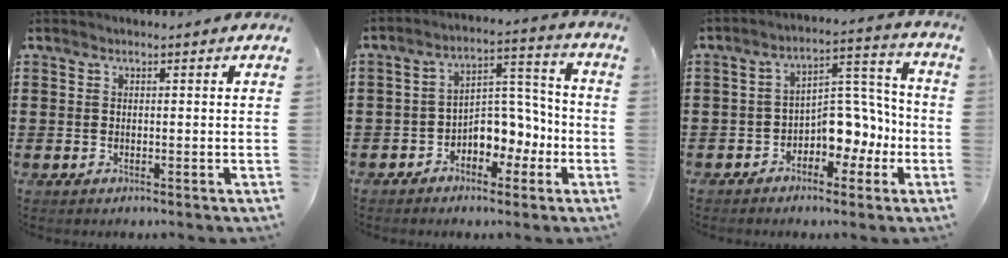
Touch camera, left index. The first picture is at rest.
{"total": 6.0, "force": [-3.1, 4.3, 2.8], "torque": [-0.056, 0.009, -0.061]}
{"total": 6.7, "force": [-2.8, 4.6, 4.1], "torque": [-0.072, -0.002, -0.057]}